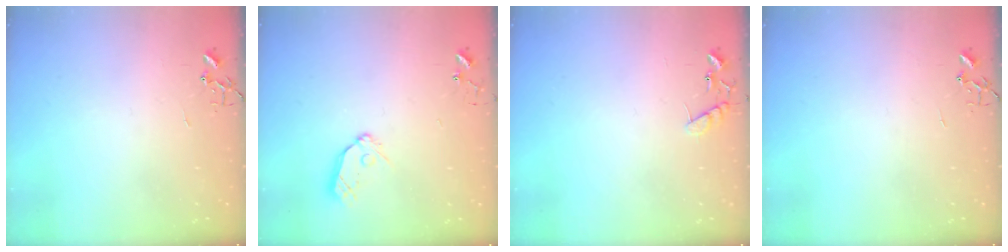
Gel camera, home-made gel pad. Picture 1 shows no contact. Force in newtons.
{"total": 8.4, "press": 8.4, "slide": 0.7}
{"total": 8.8, "press": 8.8, "slide": 0.4}
{"total": 0.0}